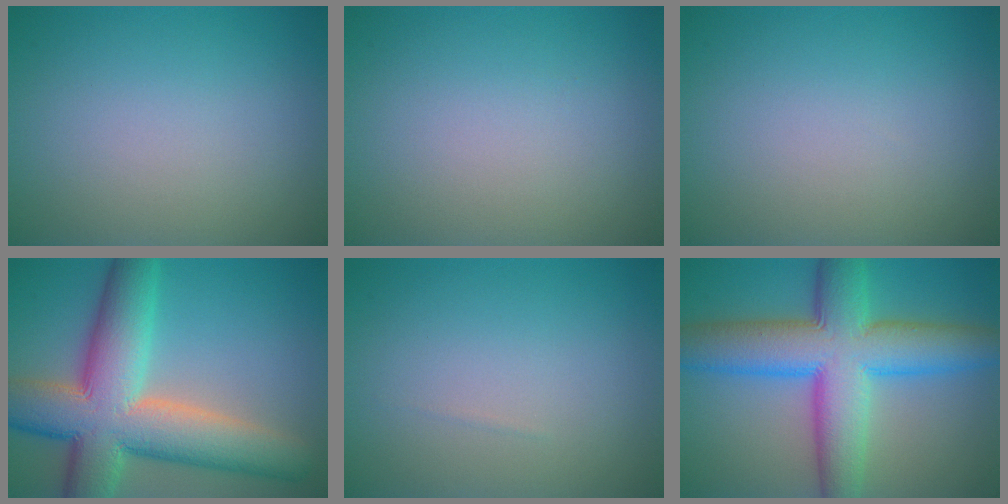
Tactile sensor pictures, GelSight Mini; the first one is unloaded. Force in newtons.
{"total": 0.0}
{"total": 0.0}
{"total": 12.5, "press": 12.5, "slide": 0.7}
{"total": 0.0}
{"total": 11.0, "press": 11.0, "slide": 0.3}